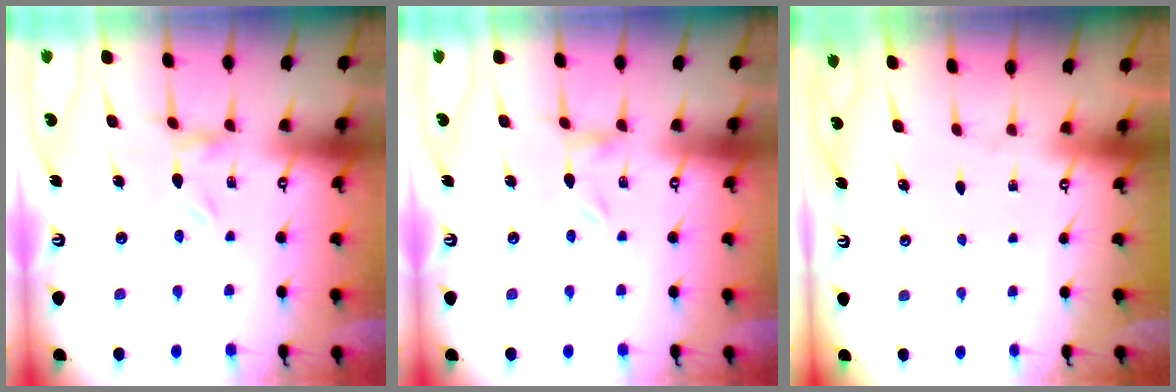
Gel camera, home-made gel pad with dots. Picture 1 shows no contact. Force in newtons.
{"total": 0.0}
{"total": 0.0}